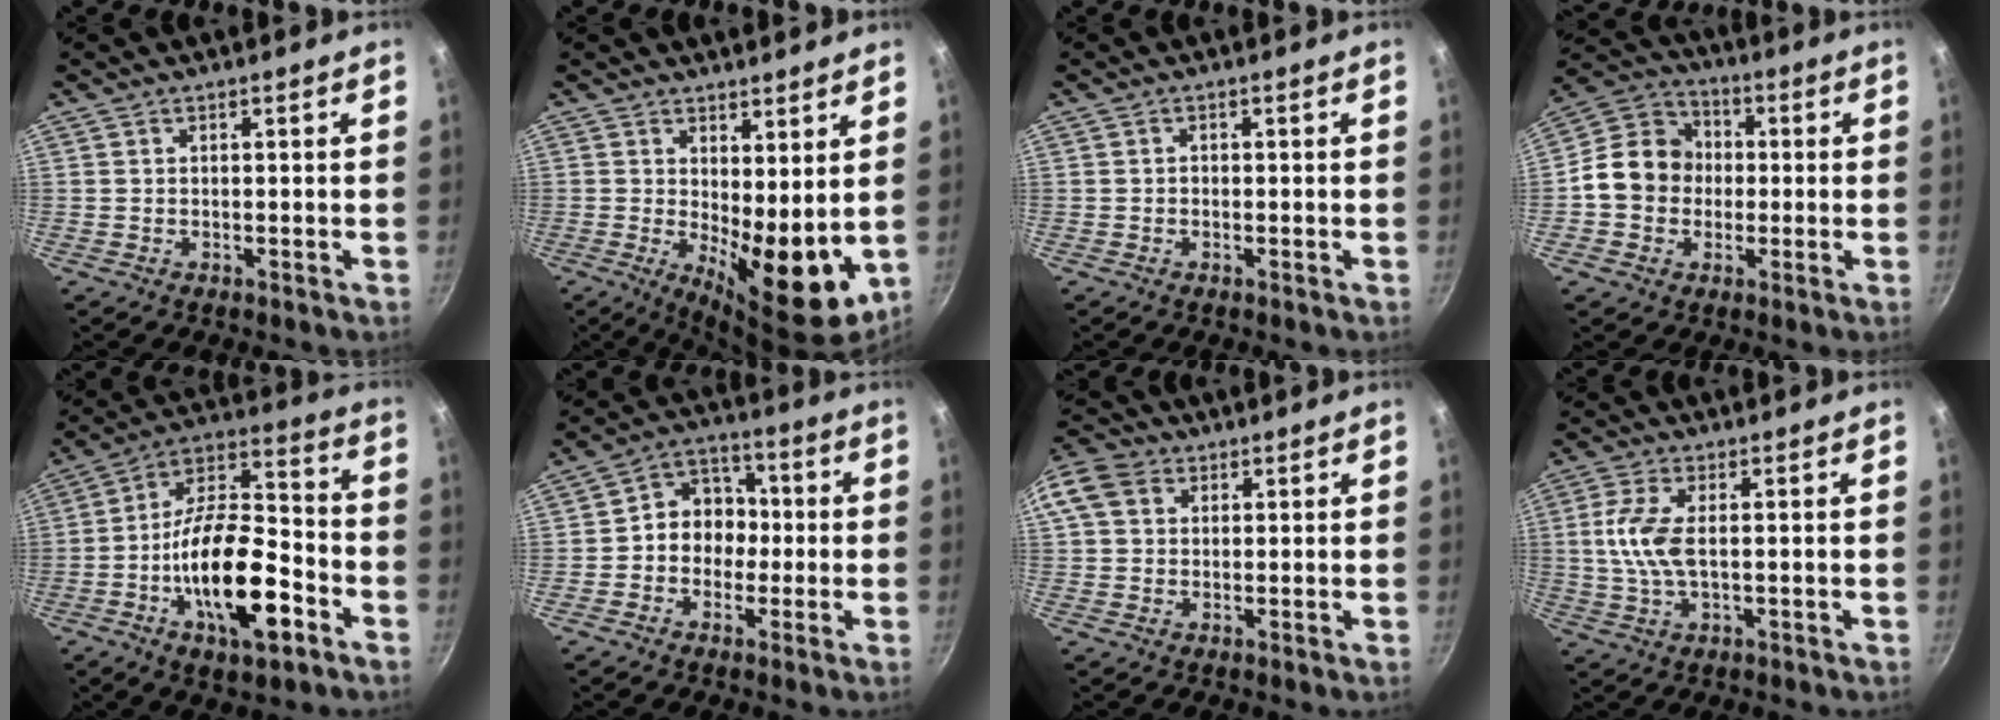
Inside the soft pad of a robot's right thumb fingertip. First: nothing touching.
{"total": 11.8, "force": [1.4, 4.6, 10.8], "torque": [-0.130, -0.035, 0.029]}
{"total": 0.5, "force": [-0.3, 0.4, 0.1], "torque": [0.000, 0.002, -0.007]}
{"total": 12.3, "force": [-0.7, 10.7, 6.0], "torque": [-0.066, 0.028, -0.033]}
{"total": 20.8, "force": [-7.2, 9.2, 17.2], "torque": [-0.278, 0.048, -0.130]}
{"total": 9.1, "force": [-0.8, 7.8, 4.5], "torque": [-0.015, 0.030, -0.029]}
{"total": 10.6, "force": [3.1, 8.6, 5.5], "torque": [-0.109, 0.020, 0.044]}
{"total": 7.5, "force": [0.6, 3.3, 6.7], "torque": [-0.149, 0.004, 0.010]}